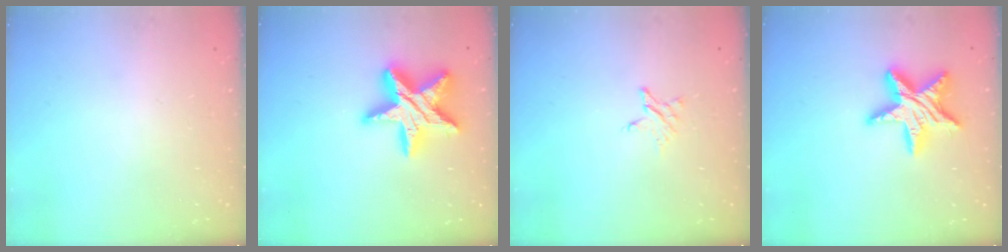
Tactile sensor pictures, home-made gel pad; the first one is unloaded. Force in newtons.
{"total": 19.4, "press": 19.4, "slide": 1.4}
{"total": 2.8, "press": 2.8, "slide": 0.3}
{"total": 16.1, "press": 16.1, "slide": 0.9}